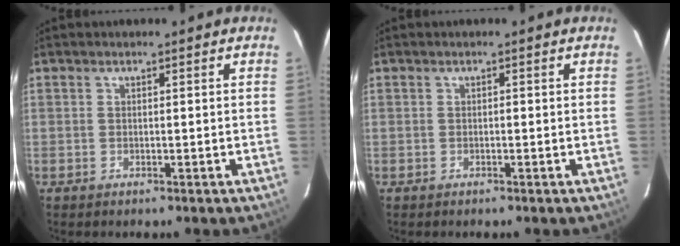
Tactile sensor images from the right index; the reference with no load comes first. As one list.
[{"total": 0.0}]